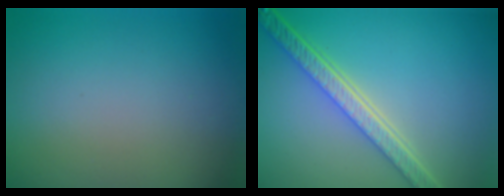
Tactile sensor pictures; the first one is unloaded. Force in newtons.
{"total": 5.2, "press": 4.1, "slide": 3.3}